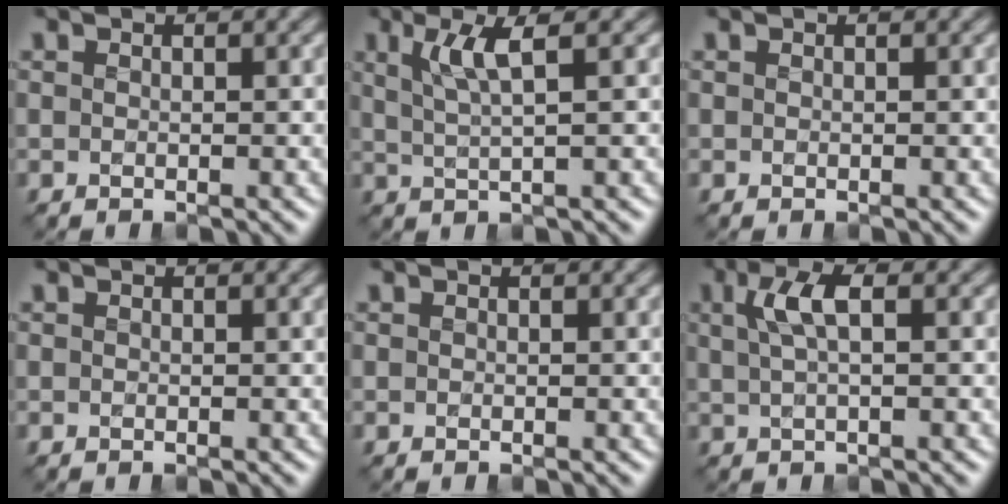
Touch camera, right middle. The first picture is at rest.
{"total": 3.3, "force": [1.2, 0.4, 3.0], "torque": [-0.062, -0.009, 0.028]}
{"total": 0.0}
{"total": 0.0}
{"total": 0.0}
{"total": 3.0, "force": [0.9, 0.8, 2.8], "torque": [-0.059, 0.002, 0.018]}